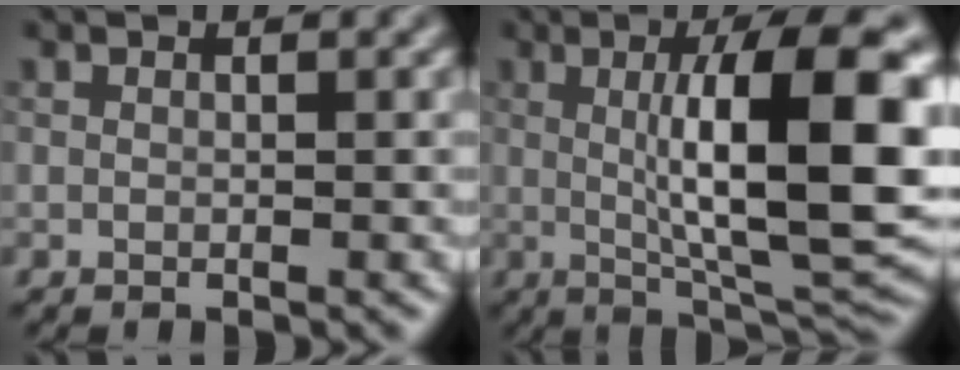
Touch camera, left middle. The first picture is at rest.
{"total": 12.4, "force": [1.0, 2.9, 12.0], "torque": [-0.165, 0.001, 0.019]}